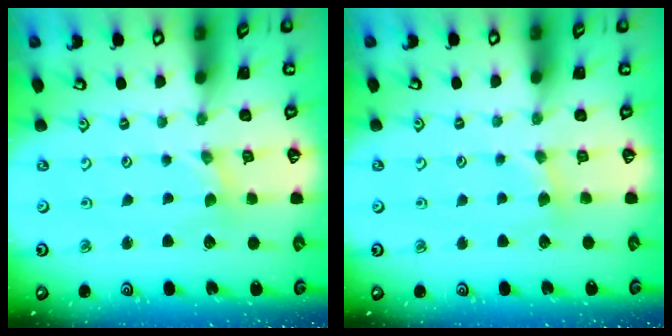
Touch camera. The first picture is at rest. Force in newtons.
{"total": 2.1, "press": 2.0, "slide": 0.4}